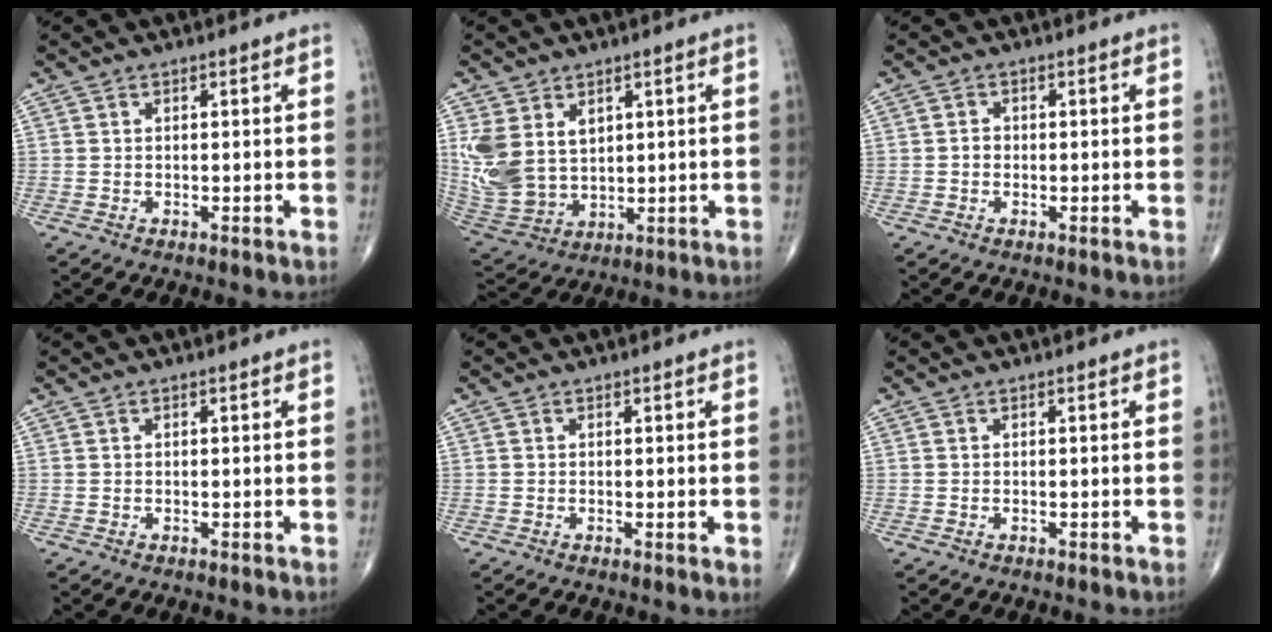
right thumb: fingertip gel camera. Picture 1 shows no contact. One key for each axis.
{"total": 12.5, "fx": 3.6, "fy": 8.9, "fz": 8.1, "tx": -0.162, "ty": -0.015, "tz": 0.094}
{"total": 1.2, "fx": -0.3, "fy": 1.0, "fz": 0.6, "tx": -0.002, "ty": 0.005, "tz": -0.008}
{"total": 0.0}
{"total": 1.1, "fx": 0.0, "fy": 0.2, "fz": 1.1, "tx": -0.020, "ty": -0.004, "tz": -0.001}
{"total": 0.0}